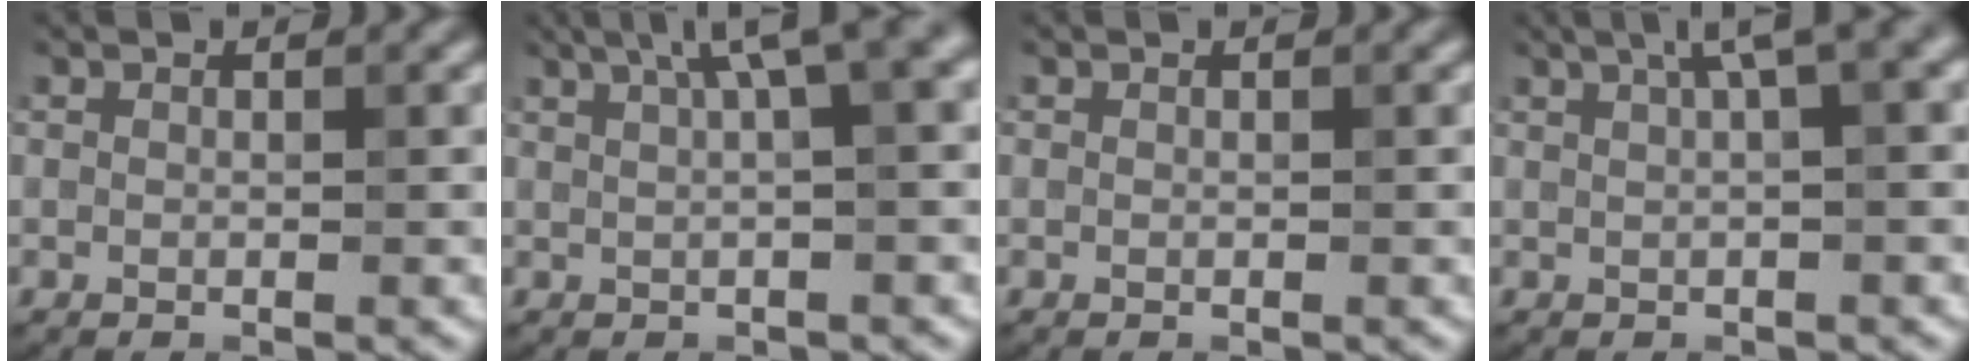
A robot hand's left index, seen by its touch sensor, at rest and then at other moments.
{"total": 6.1, "force": [2.8, 1.5, 5.2], "torque": [-0.055, 0.025, 0.041]}
{"total": 0.0}
{"total": 4.1, "force": [2.0, 0.7, 3.5], "torque": [-0.046, 0.019, 0.031]}